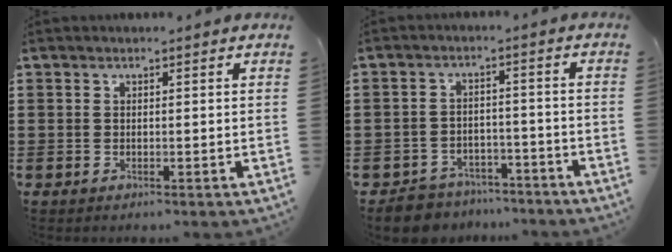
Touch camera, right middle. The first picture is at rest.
{"total": 4.9, "force": [-4.7, 1.2, 0.1], "torque": [-0.019, 0.007, -0.101]}